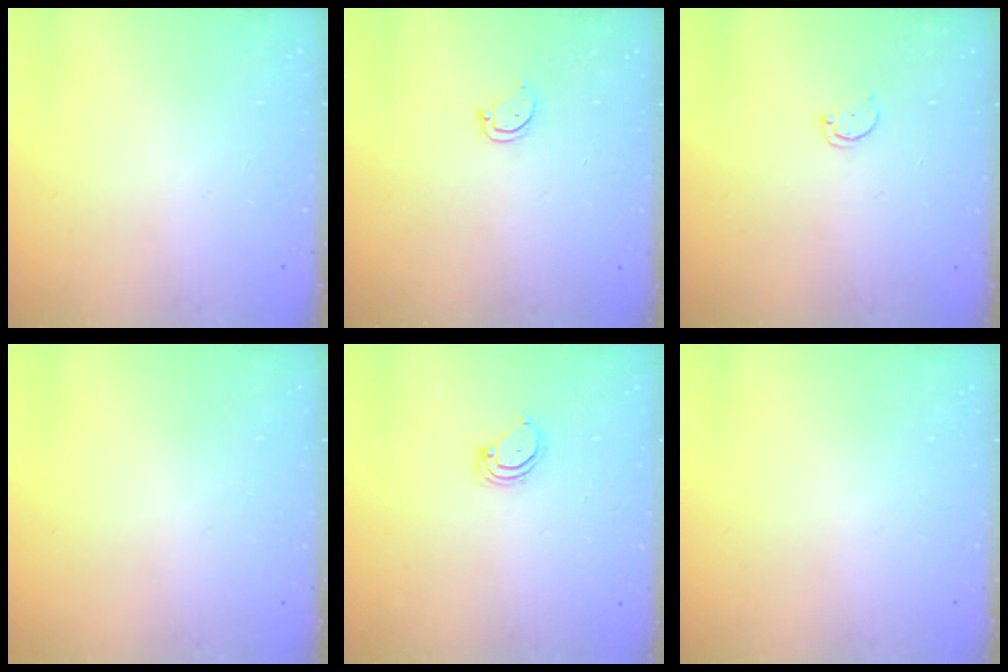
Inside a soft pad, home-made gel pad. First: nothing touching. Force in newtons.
{"total": 3.4, "press": 3.4, "slide": 0.2}
{"total": 1.7, "press": 1.7, "slide": 0.2}
{"total": 0.0}
{"total": 3.2, "press": 3.2, "slide": 0.2}
{"total": 0.0}